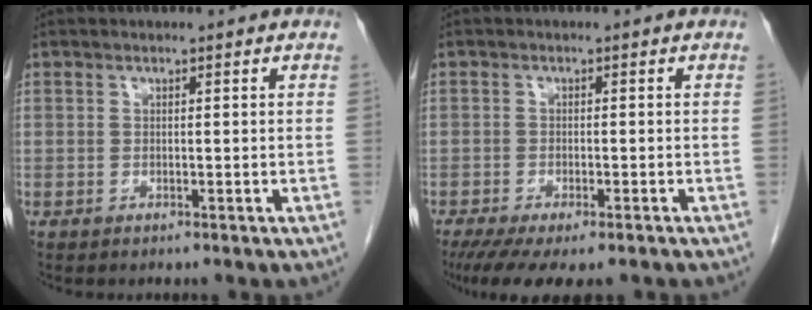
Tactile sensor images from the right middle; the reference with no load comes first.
{"total": 9.6, "force": [-7.2, 2.6, 5.8], "torque": [-0.087, -0.016, -0.110]}